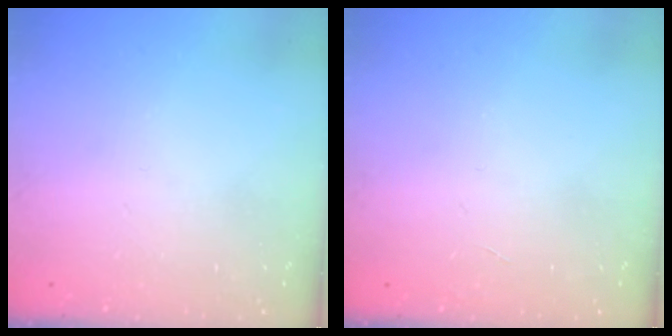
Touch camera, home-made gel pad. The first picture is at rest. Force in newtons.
{"total": 0.0}